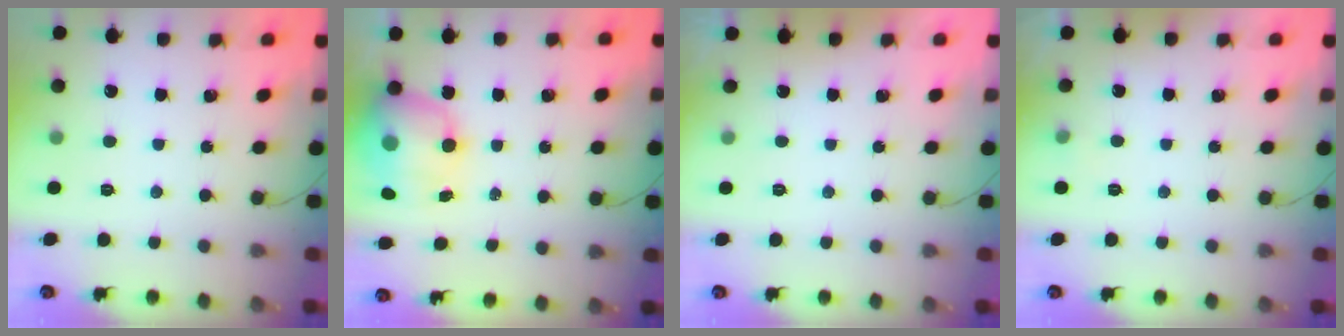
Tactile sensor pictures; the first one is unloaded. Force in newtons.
{"total": 12.7, "press": 12.2, "slide": 3.4}
{"total": 0.0}
{"total": 7.2, "press": 2.7, "slide": 6.7}